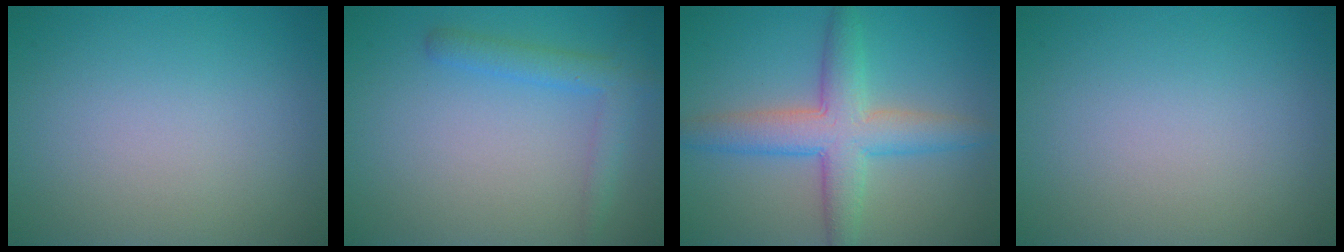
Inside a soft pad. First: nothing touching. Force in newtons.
{"total": 2.6, "press": 2.6, "slide": 0.1}
{"total": 5.8, "press": 5.8, "slide": 0.2}
{"total": 0.0}